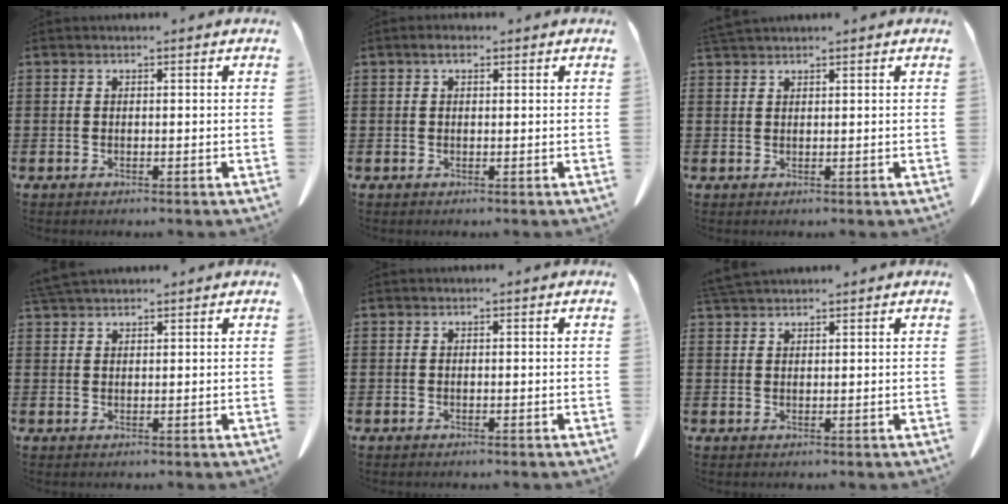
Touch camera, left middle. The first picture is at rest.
{"total": 1.6, "force": [0.7, 0.7, 1.3], "torque": [-0.027, 0.006, 0.011]}
{"total": 1.4, "force": [1.3, 0.0, 0.4], "torque": [-0.011, -0.001, 0.026]}
{"total": 2.6, "force": [2.5, 0.4, 0.8], "torque": [-0.022, 0.000, 0.049]}
{"total": 0.0}
{"total": 2.5, "force": [2.4, 0.3, 0.7], "torque": [-0.021, 0.000, 0.047]}